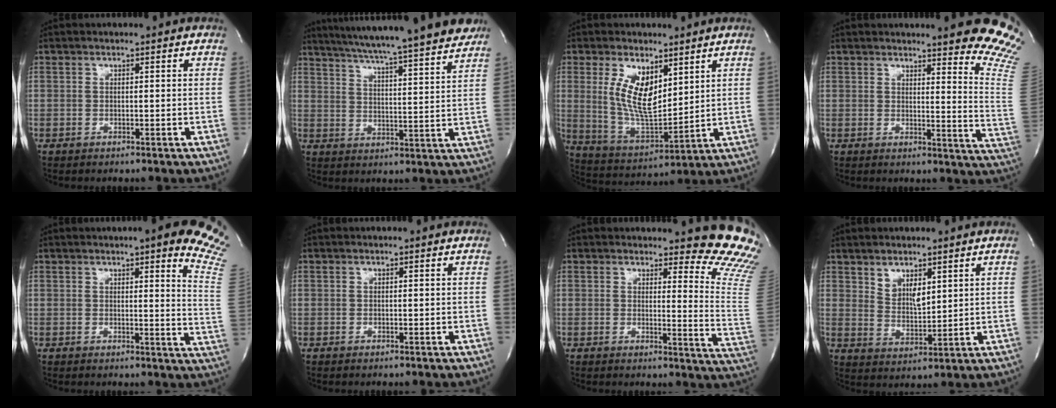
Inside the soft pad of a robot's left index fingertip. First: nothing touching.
{"total": 21.6, "force": [19.2, -0.2, 10.0], "torque": [-0.162, -0.022, 0.260]}
{"total": 10.7, "force": [3.8, 4.2, 9.1], "torque": [-0.184, -0.009, 0.081]}
{"total": 13.8, "force": [11.2, 0.2, 7.9], "torque": [-0.083, -0.108, 0.106]}
{"total": 14.4, "force": [10.1, 1.1, 10.2], "torque": [-0.116, -0.057, 0.086]}
{"total": 0.0}
{"total": 12.4, "force": [11.0, 0.9, 5.8], "torque": [-0.049, -0.120, 0.095]}
{"total": 4.7, "force": [2.5, 2.3, 3.2], "torque": [-0.064, -0.003, 0.054]}